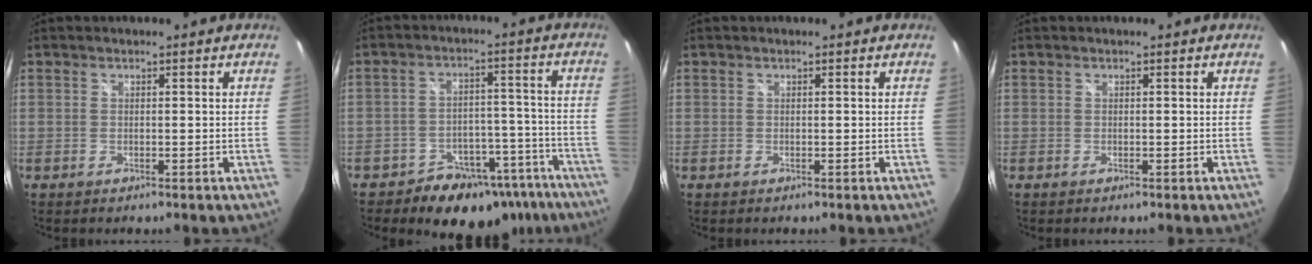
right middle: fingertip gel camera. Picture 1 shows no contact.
{"total": 15.5, "force": [-11.4, 9.4, 4.7], "torque": [-0.075, 0.046, -0.130]}
{"total": 0.0}
{"total": 0.0}